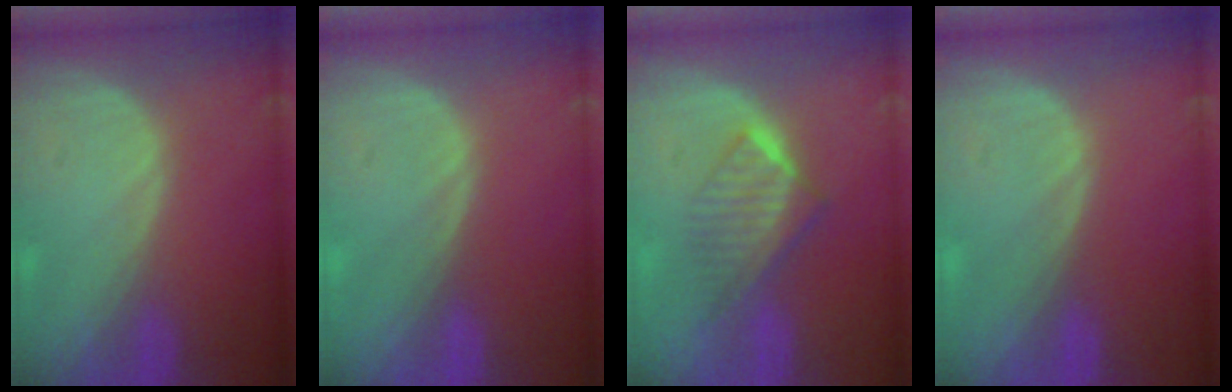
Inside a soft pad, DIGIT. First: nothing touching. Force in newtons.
{"total": 0.0}
{"total": 6.5, "press": 5.5, "slide": 3.4}
{"total": 0.0}